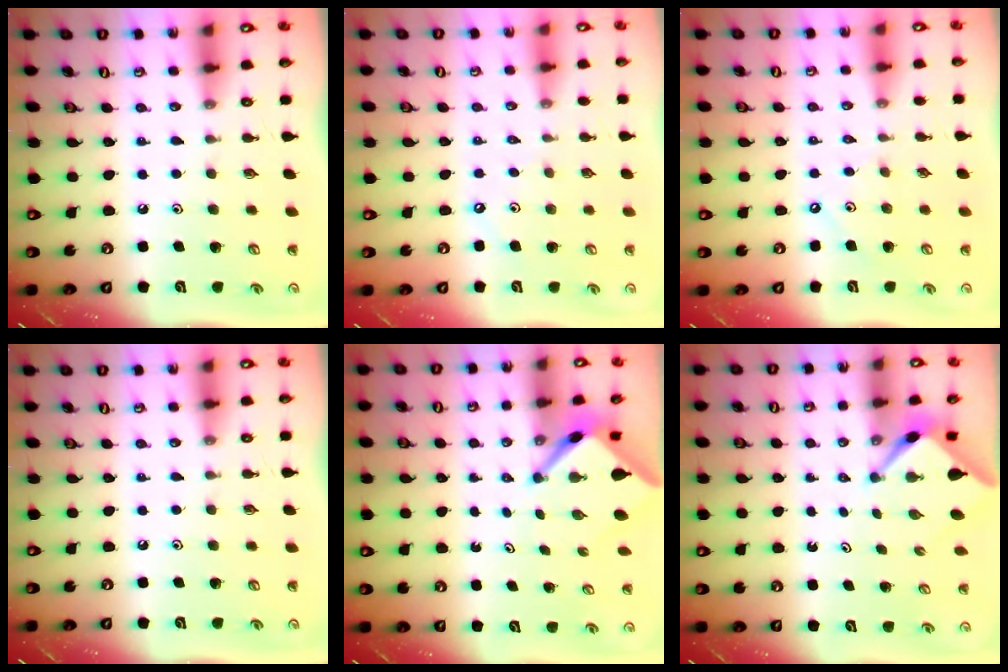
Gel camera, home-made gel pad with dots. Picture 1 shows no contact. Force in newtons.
{"total": 2.5, "press": 2.5, "slide": 0.5}
{"total": 3.8, "press": 3.8, "slide": 0.5}
{"total": 0.0}
{"total": 3.6, "press": 3.6, "slide": 0.2}
{"total": 2.7, "press": 2.7, "slide": 0.3}